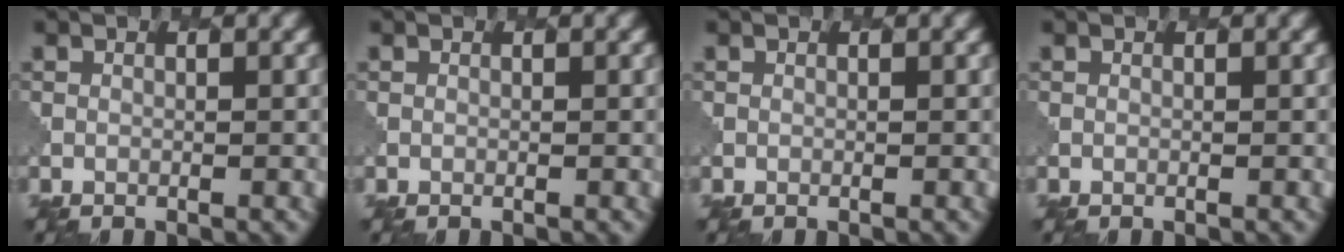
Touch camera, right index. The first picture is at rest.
{"total": 0.0}
{"total": 0.0}
{"total": 0.0}